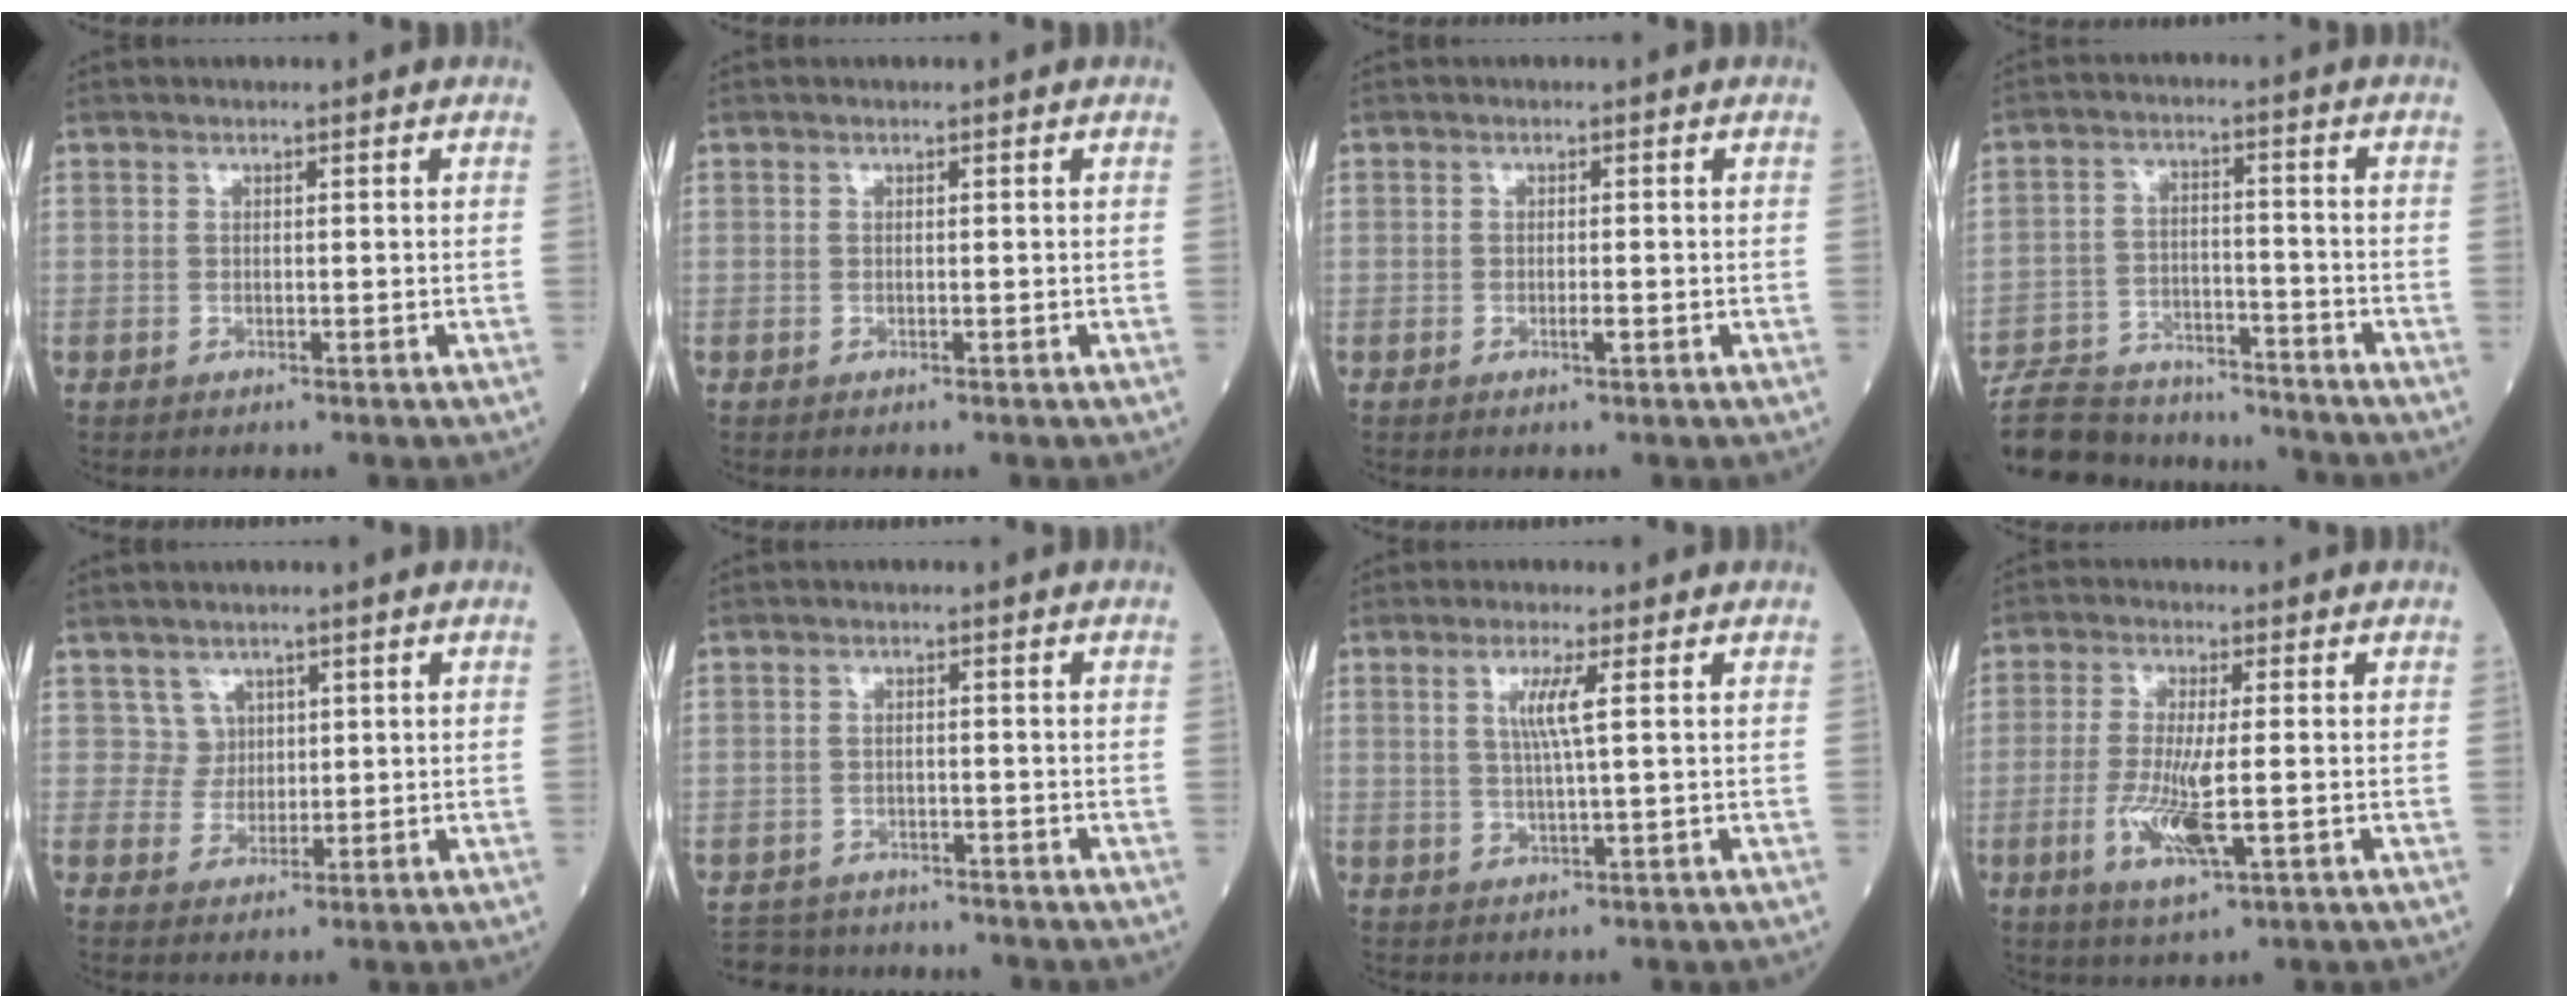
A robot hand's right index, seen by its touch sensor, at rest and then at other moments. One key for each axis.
{"total": 0.0}
{"total": 0.9, "fx": -0.4, "fy": 0.2, "fz": 0.8, "tx": -0.015, "ty": 0.000, "tz": -0.006}
{"total": 16.2, "fx": -15.1, "fy": 4.1, "fz": 4.5, "tx": -0.093, "ty": 0.011, "tz": -0.234}
{"total": 2.7, "fx": 1.3, "fy": 2.4, "fz": -0.2, "tx": 0.013, "ty": 0.003, "tz": 0.018}
{"total": 6.6, "fx": -6.1, "fy": 2.6, "fz": 0.5, "tx": -0.005, "ty": 0.003, "tz": -0.094}
{"total": 4.0, "fx": 1.1, "fy": -0.5, "fz": 3.8, "tx": -0.077, "ty": -0.001, "tz": 0.021}
{"total": 8.0, "fx": -2.0, "fy": 1.2, "fz": 7.6, "tx": -0.162, "ty": -0.020, "tz": -0.035}